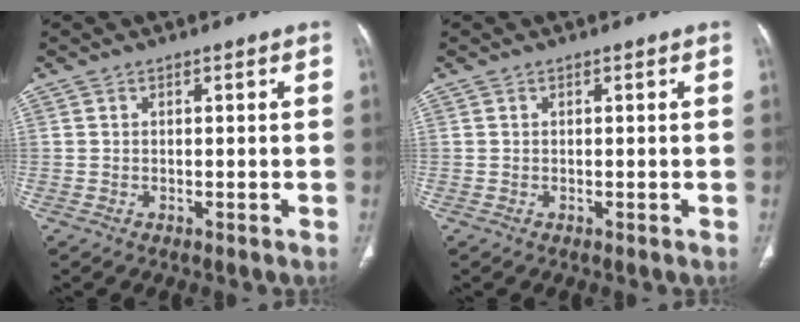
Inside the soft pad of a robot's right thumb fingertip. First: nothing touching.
{"total": 0.0}